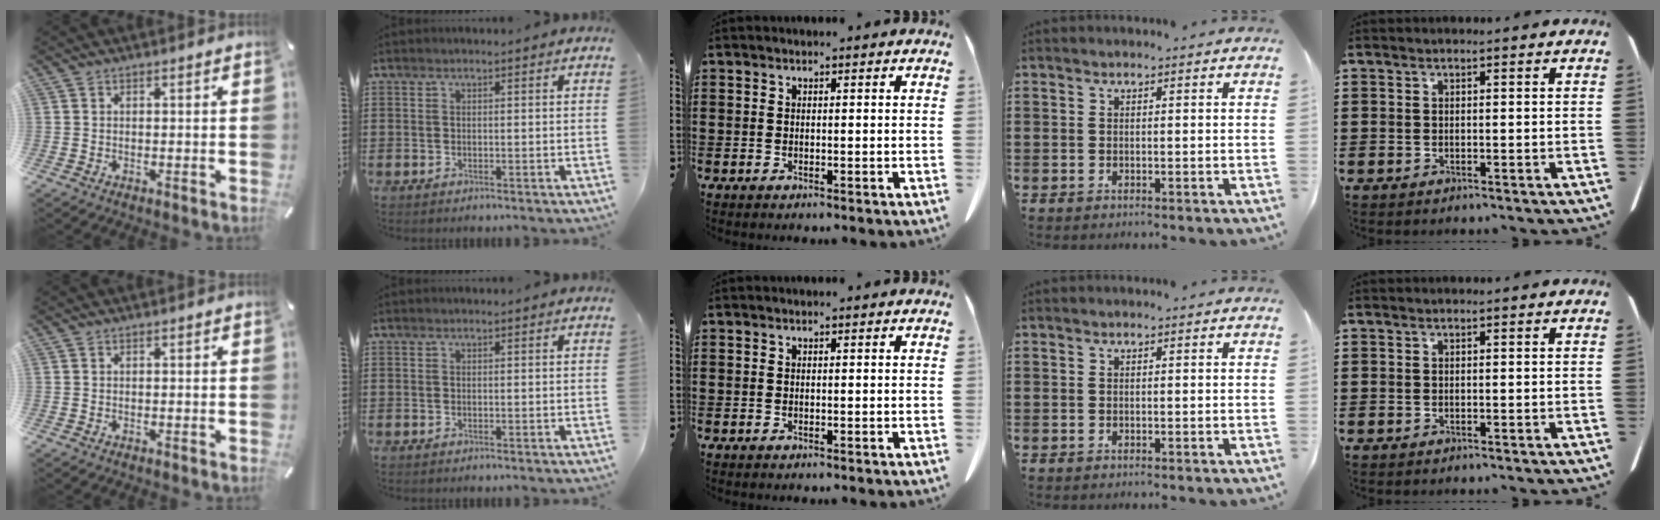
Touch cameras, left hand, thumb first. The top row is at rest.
{}